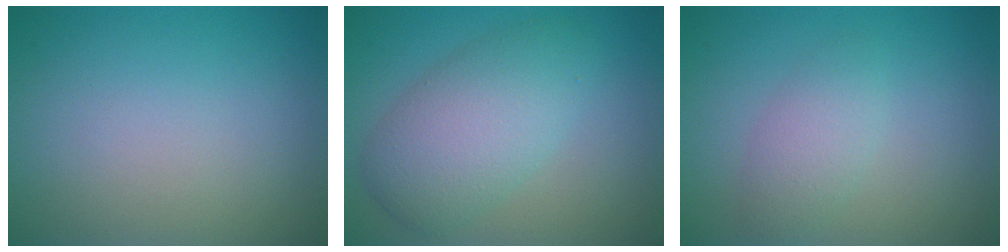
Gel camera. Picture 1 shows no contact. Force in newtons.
{"total": 5.8, "press": 5.8, "slide": 0.1}
{"total": 2.4, "press": 2.4, "slide": 0.1}